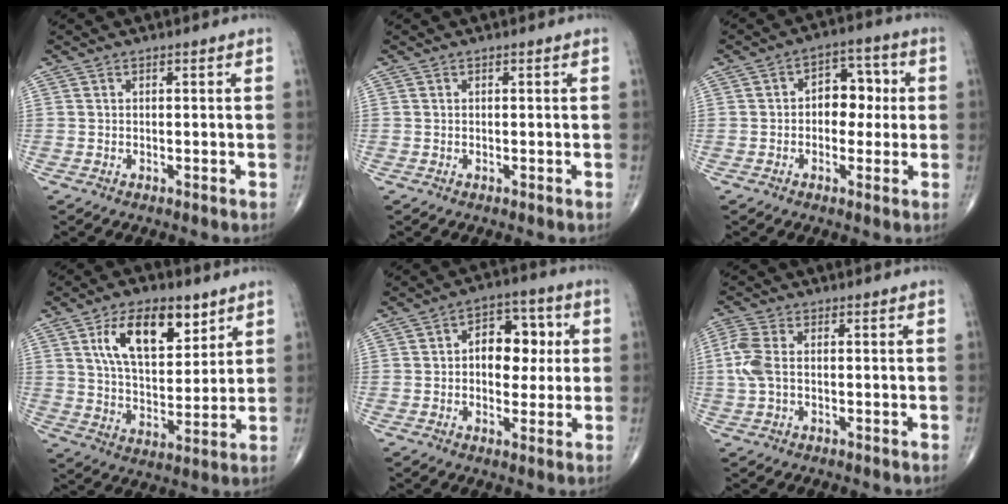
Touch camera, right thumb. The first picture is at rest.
{"total": 0.0}
{"total": 7.5, "force": [0.3, 5.2, 5.4], "torque": [-0.035, 0.022, -0.003]}
{"total": 14.6, "force": [7.0, 7.3, 10.5], "torque": [-0.148, -0.030, 0.128]}
{"total": 10.0, "force": [1.1, 6.7, 7.3], "torque": [-0.063, 0.018, 0.012]}
{"total": 5.5, "force": [0.1, 3.1, 4.5], "torque": [-0.135, 0.010, -0.002]}